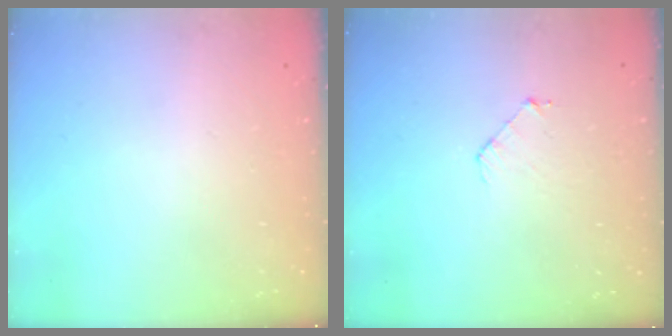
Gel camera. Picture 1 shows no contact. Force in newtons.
{"total": 4.5, "press": 4.5, "slide": 0.3}